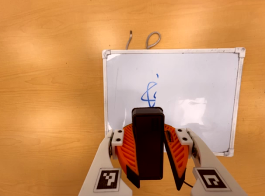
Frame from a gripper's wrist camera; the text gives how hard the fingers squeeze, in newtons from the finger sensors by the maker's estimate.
{"total": 10.5, "left": 9.9, "right": 11.1}